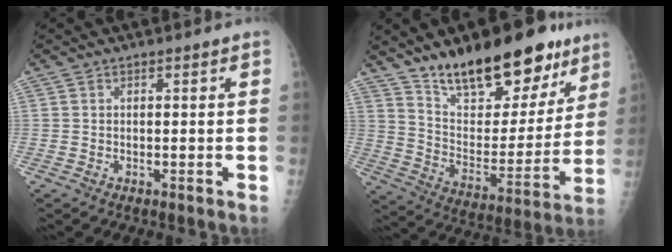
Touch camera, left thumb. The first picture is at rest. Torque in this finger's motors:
{"motor_torque": [0.59, 0.43, 1.40, -1.38, 0.12]}